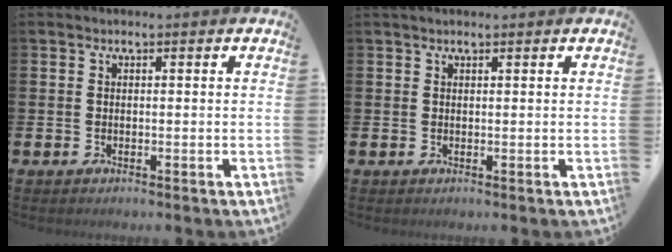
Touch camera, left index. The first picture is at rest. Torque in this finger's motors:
{"motor_torque": [-0.01, -0.18, -0.09, 0.00]}